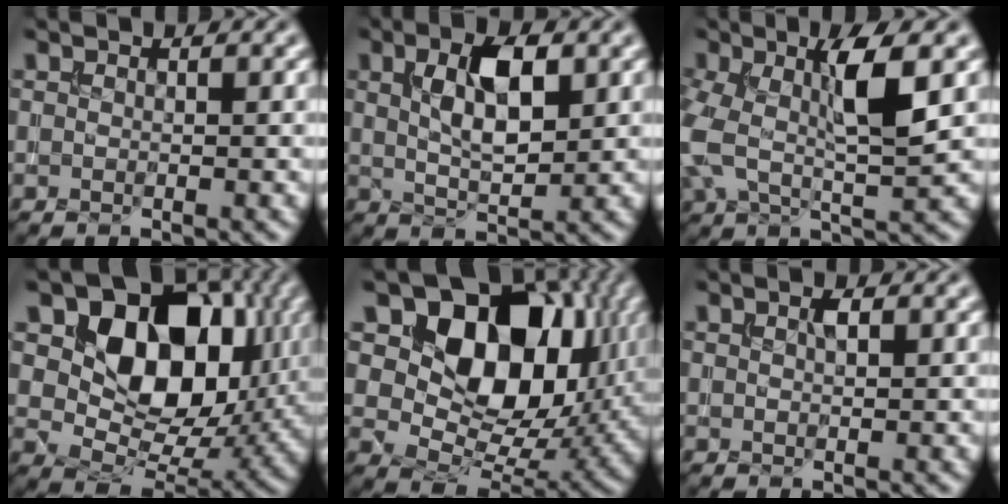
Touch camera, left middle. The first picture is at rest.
{"total": 5.3, "force": [1.5, 2.3, 4.5], "torque": [-0.089, 0.000, 0.027]}
{"total": 7.1, "force": [0.7, 2.7, 6.5], "torque": [-0.136, 0.005, 0.008]}
{"total": 12.0, "force": [3.7, 8.4, 7.7], "torque": [-0.118, -0.014, 0.060]}
{"total": 14.1, "force": [5.0, 9.4, 9.1], "torque": [-0.135, 0.000, 0.083]}
{"total": 1.0, "force": [0.3, 0.5, 0.8], "torque": [-0.016, -0.001, 0.004]}